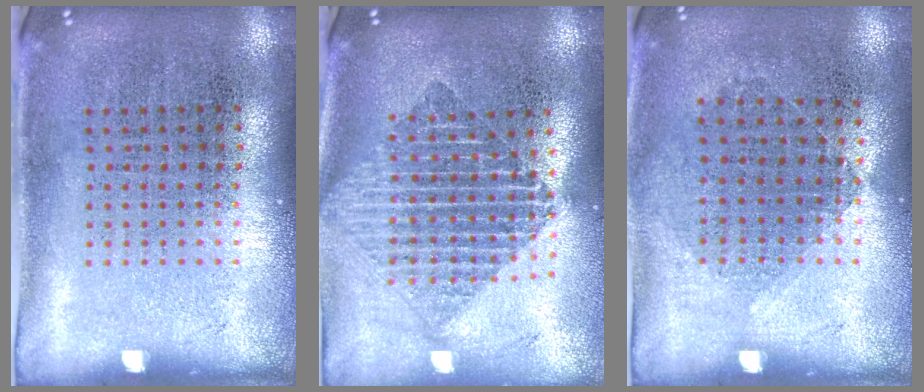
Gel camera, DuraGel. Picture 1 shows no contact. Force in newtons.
{"total": 1.9, "press": 1.6, "slide": 1.0}
{"total": 0.9, "press": 0.8, "slide": 0.4}